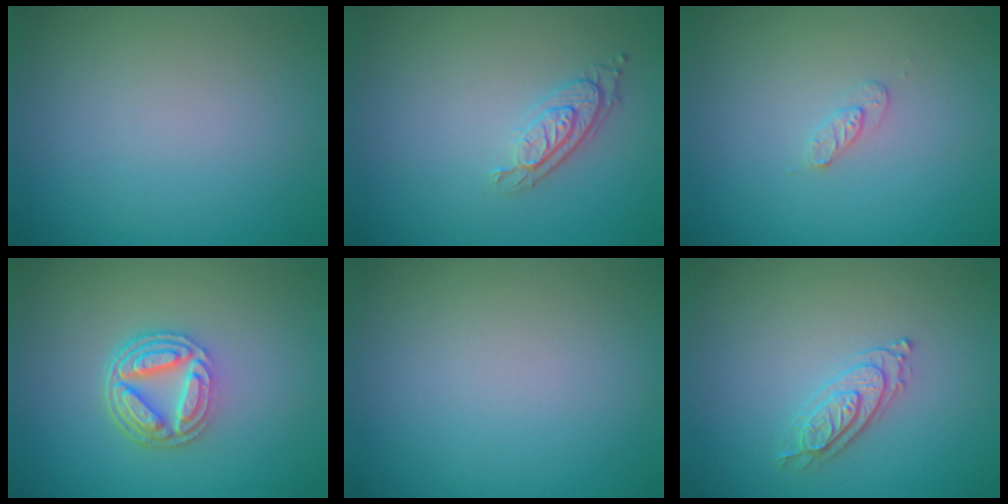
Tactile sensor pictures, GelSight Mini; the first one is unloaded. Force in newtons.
{"total": 2.9, "press": 2.2, "slide": 1.9}
{"total": 1.1, "press": 1.1, "slide": 0.2}
{"total": 5.1, "press": 3.9, "slide": 3.4}
{"total": 0.0}
{"total": 2.2, "press": 2.2, "slide": 0.3}